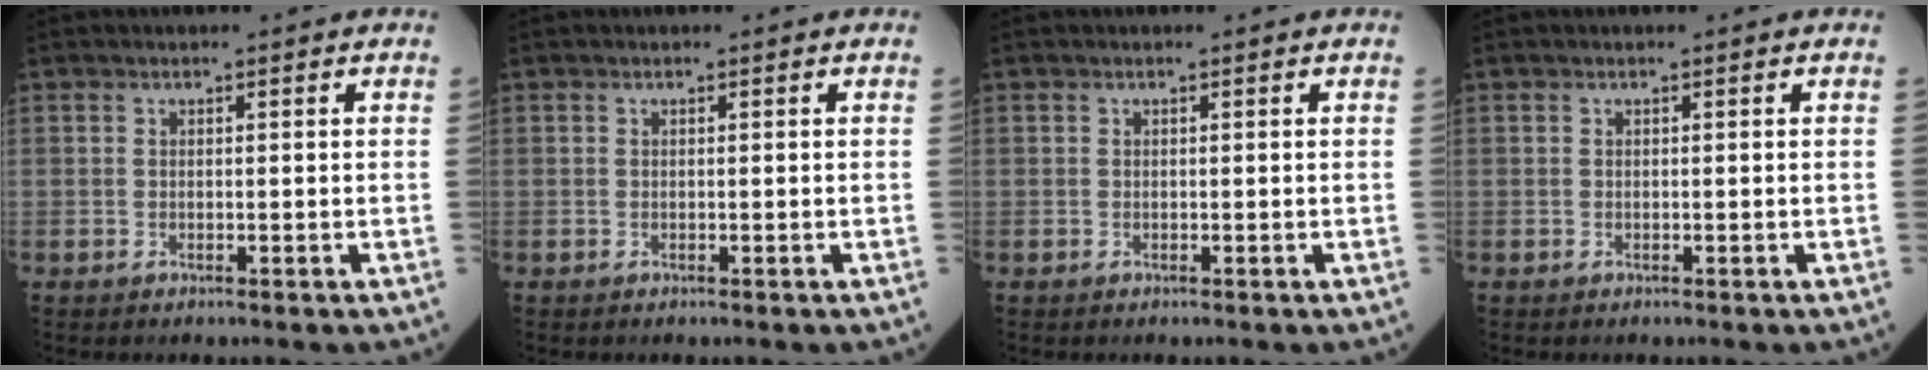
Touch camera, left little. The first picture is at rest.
{"total": 0.0}
{"total": 0.0}
{"total": 0.0}